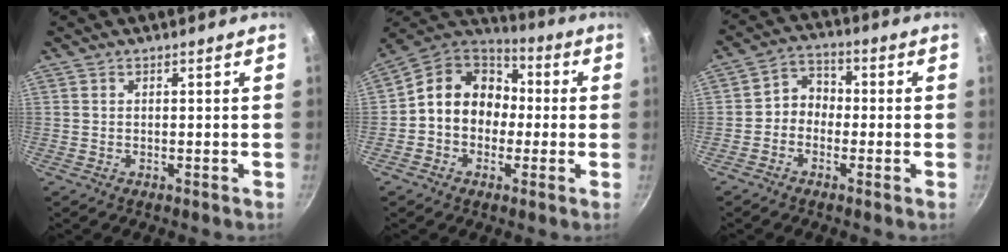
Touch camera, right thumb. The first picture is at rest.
{"total": 14.0, "force": [-0.2, 11.8, 7.6], "torque": [-0.079, 0.040, -0.023]}
{"total": 5.1, "force": [-1.3, 4.3, 2.5], "torque": [-0.013, 0.026, -0.037]}